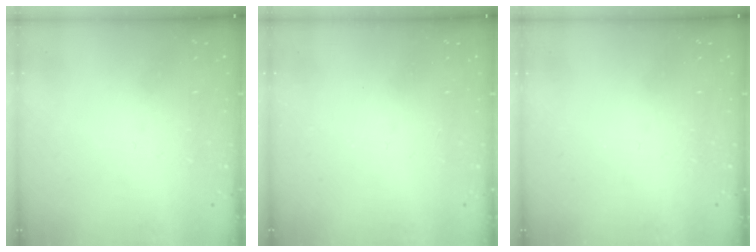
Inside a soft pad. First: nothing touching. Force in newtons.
{"total": 1.0, "press": 0.9, "slide": 0.3}
{"total": 0.0}